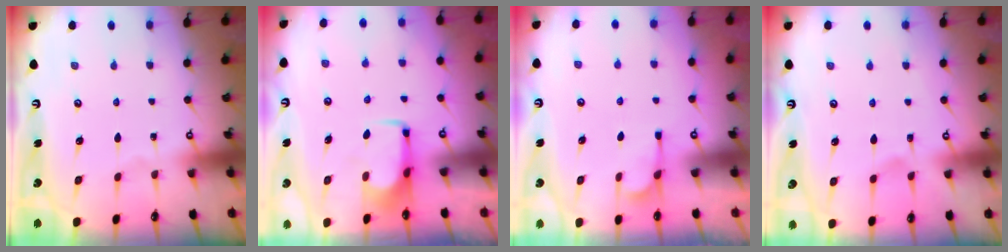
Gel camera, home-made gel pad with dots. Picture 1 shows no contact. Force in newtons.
{"total": 2.0, "press": 2.0, "slide": 0.2}
{"total": 5.9, "press": 5.7, "slide": 1.4}
{"total": 3.1, "press": 3.1, "slide": 0.3}